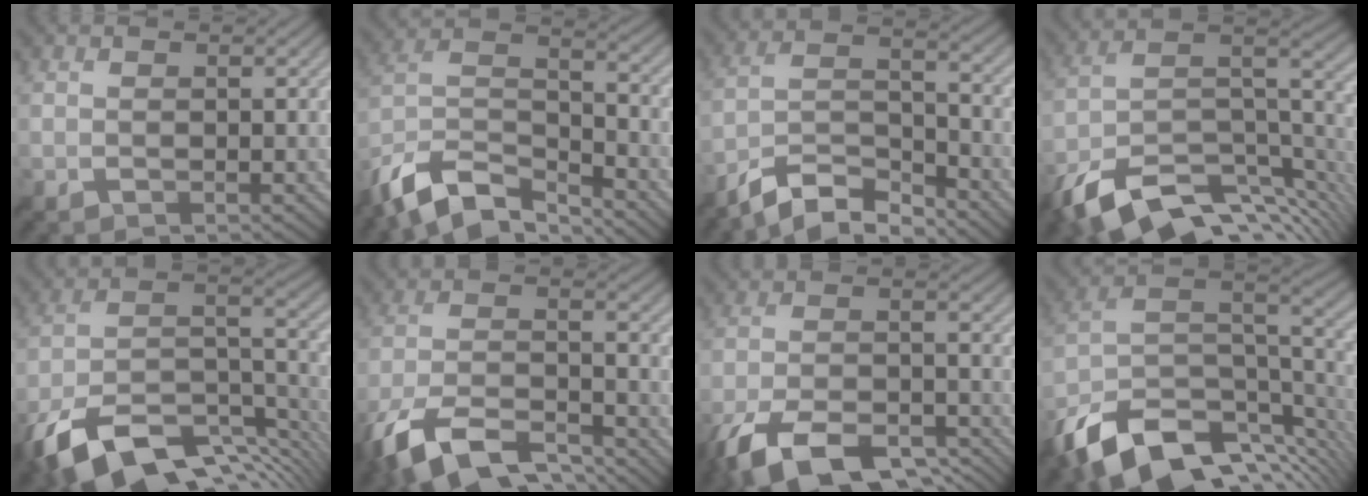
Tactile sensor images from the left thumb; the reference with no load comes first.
{"total": 12.5, "force": [-9.3, 5.2, 6.5], "torque": [-0.154, 0.005, -0.178]}
{"total": 9.3, "force": [-7.8, 2.4, 4.5], "torque": [-0.087, 0.011, -0.155]}
{"total": 13.2, "force": [-8.3, 5.3, 8.9], "torque": [-0.189, -0.006, -0.137]}
{"total": 15.1, "force": [-9.2, 6.3, 10.1], "torque": [-0.224, -0.016, -0.156]}
{"total": 13.3, "force": [-9.6, 5.0, 7.7], "torque": [-0.177, -0.008, -0.185]}
{"total": 13.3, "force": [-9.3, 5.2, 8.0], "torque": [-0.173, -0.011, -0.162]}
{"total": 13.9, "force": [-7.2, 7.1, 9.5], "torque": [-0.218, -0.014, -0.116]}